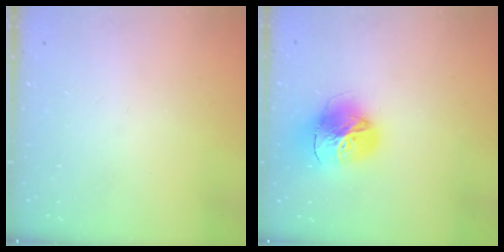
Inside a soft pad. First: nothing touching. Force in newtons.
{"total": 17.1, "press": 17.0, "slide": 1.9}